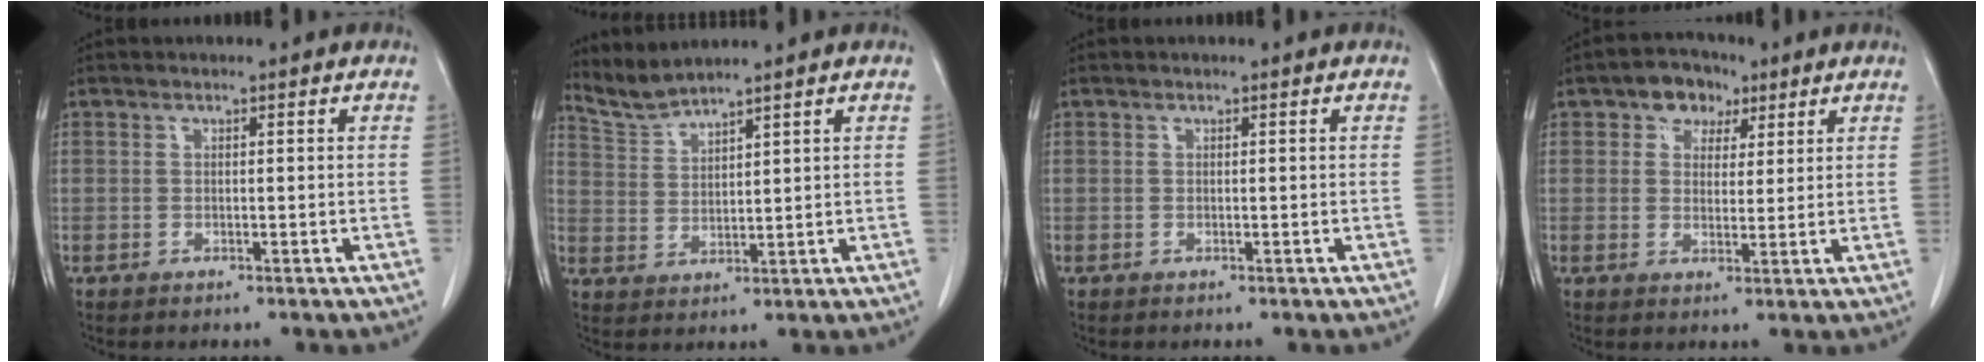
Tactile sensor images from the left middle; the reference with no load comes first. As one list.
[{"total": 4.2, "force": [4.1, -0.9, -0.1], "torque": [-0.009, -0.004, 0.094]}, {"total": 0.0}, {"total": 5.3, "force": [2.8, 3.9, 2.3], "torque": [-0.033, 0.019, 0.046]}]